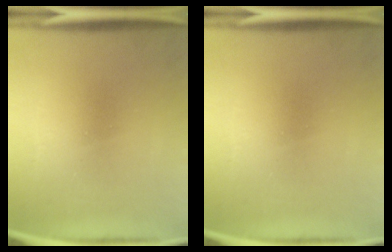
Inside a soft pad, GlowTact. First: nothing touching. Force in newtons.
{"total": 0.0}